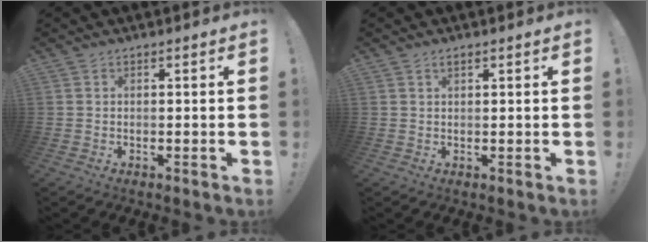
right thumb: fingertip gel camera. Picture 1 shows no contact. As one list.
[{"total": 1.1, "force": [0.7, 0.5, 0.7], "torque": [-0.011, -0.001, 0.013]}]